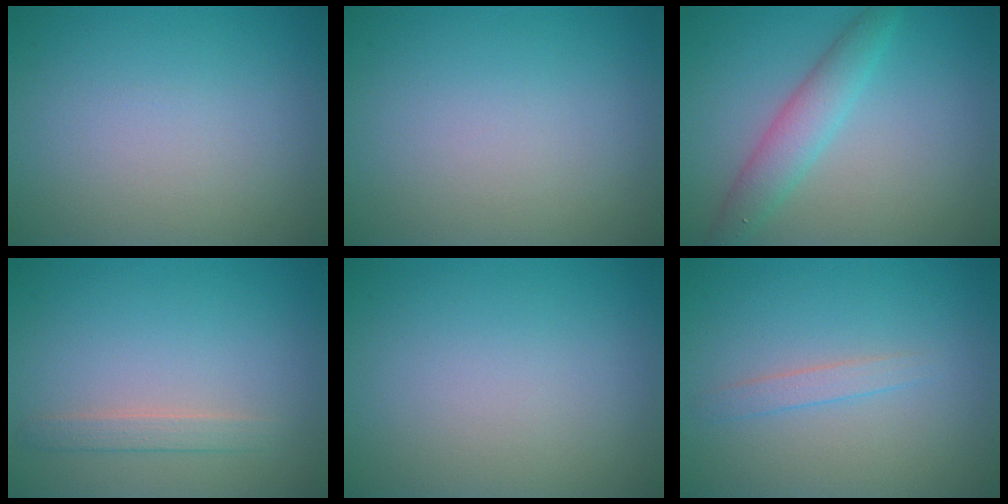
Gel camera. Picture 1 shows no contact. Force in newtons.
{"total": 0.0}
{"total": 3.0, "press": 3.0, "slide": 0.1}
{"total": 1.5, "press": 1.5, "slide": 0.1}
{"total": 0.0}
{"total": 1.2, "press": 1.2, "slide": 0.0}